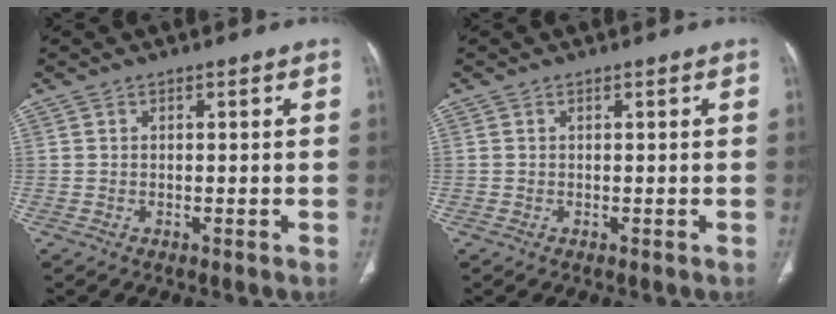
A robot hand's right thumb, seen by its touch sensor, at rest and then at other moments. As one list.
[{"total": 0.0}]